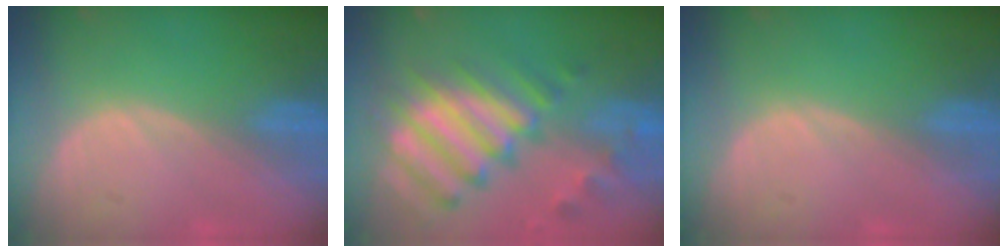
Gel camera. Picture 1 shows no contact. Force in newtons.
{"total": 12.4, "press": 10.7, "slide": 6.2}
{"total": 0.0}